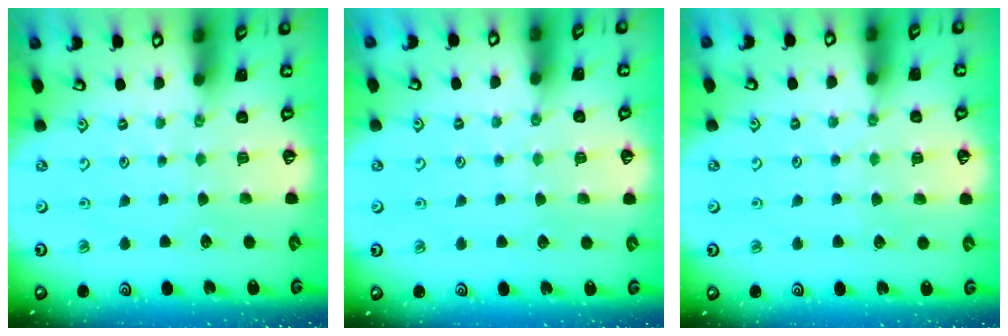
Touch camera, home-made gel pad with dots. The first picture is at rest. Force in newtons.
{"total": 3.7, "press": 3.7, "slide": 0.5}
{"total": 3.9, "press": 3.8, "slide": 0.5}